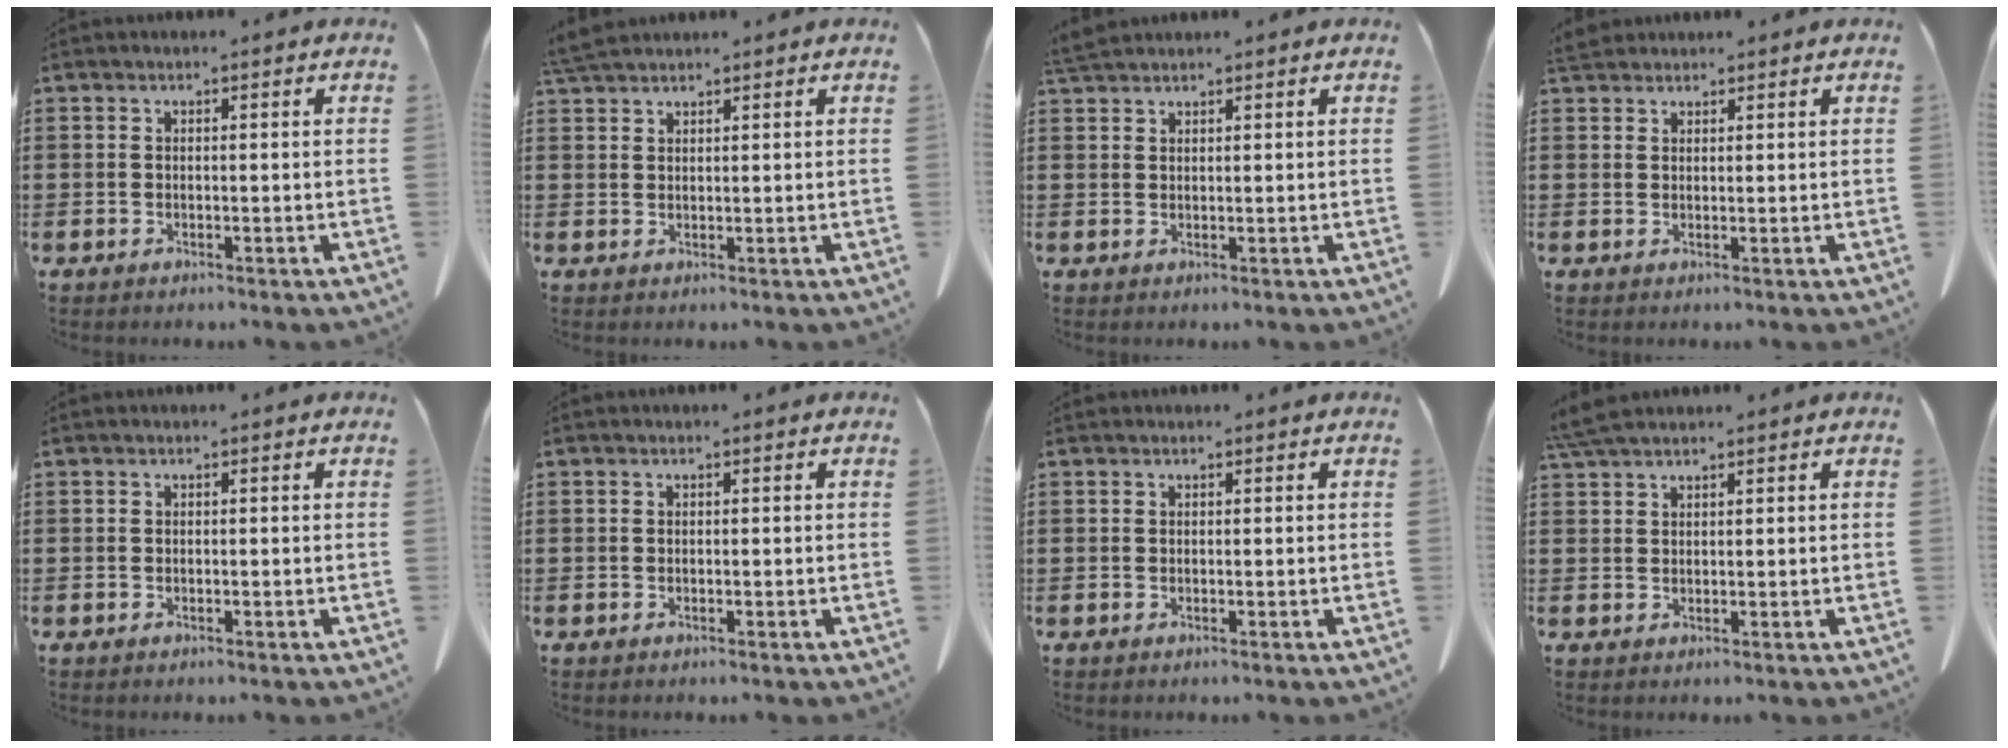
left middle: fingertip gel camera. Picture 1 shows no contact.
{"total": 3.2, "force": [2.8, 0.5, 1.4], "torque": [-0.035, -0.001, 0.056]}
{"total": 2.3, "force": [2.1, 0.3, 0.9], "torque": [-0.024, 0.001, 0.042]}
{"total": 2.5, "force": [2.2, 0.8, 0.8], "torque": [-0.024, 0.001, 0.044]}
{"total": 0.0}
{"total": 0.0}
{"total": 0.0}
{"total": 3.6, "force": [3.1, 0.5, 1.9], "torque": [-0.046, 0.000, 0.059]}